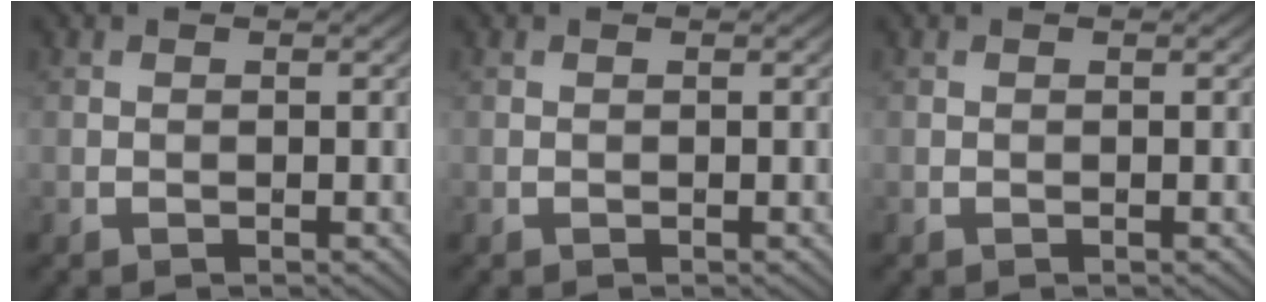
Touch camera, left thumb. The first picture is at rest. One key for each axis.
{"total": 0.0}
{"total": 0.0}